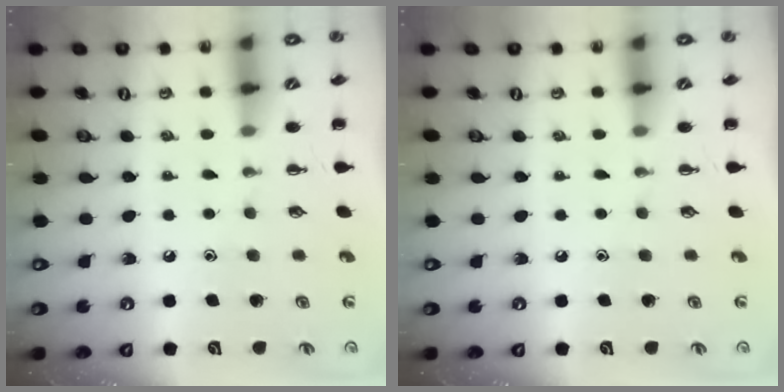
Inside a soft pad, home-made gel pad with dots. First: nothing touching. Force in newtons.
{"total": 0.0}